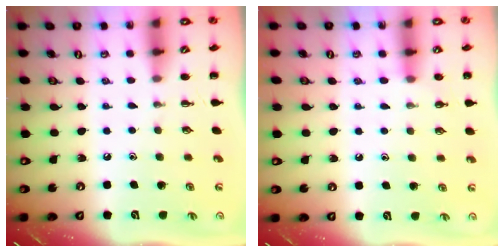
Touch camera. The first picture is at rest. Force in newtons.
{"total": 6.1, "press": 5.9, "slide": 1.5}